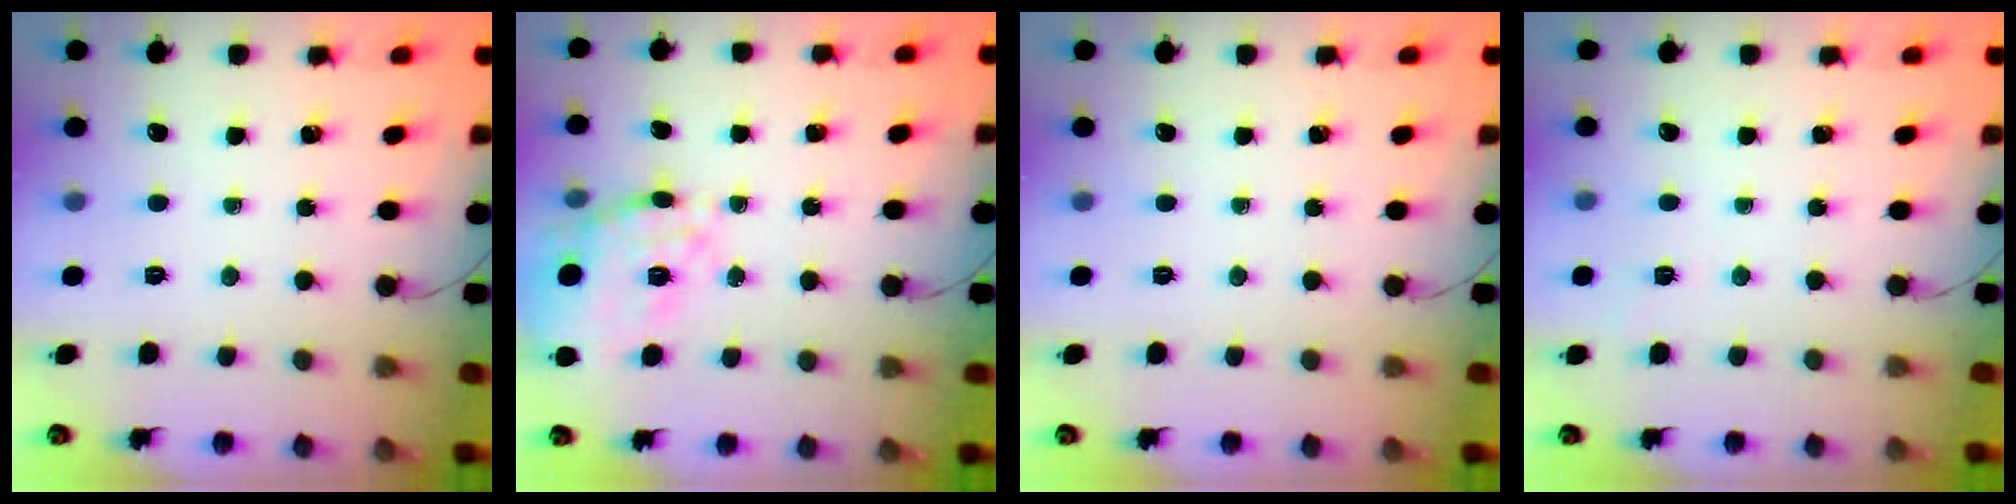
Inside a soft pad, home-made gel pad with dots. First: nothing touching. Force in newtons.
{"total": 20.6, "press": 20.6, "slide": 1.2}
{"total": 0.0}
{"total": 1.3, "press": 0.2, "slide": 1.3}